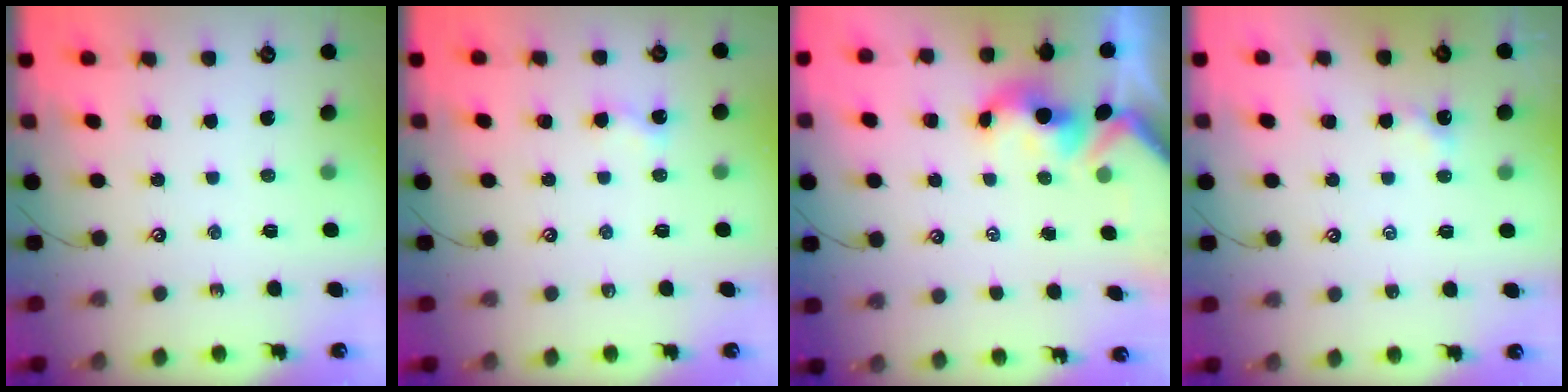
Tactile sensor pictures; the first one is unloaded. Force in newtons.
{"total": 2.3, "press": 2.3, "slide": 0.2}
{"total": 1.5, "press": 1.3, "slide": 0.7}
{"total": 0.6, "press": 0.5, "slide": 0.2}